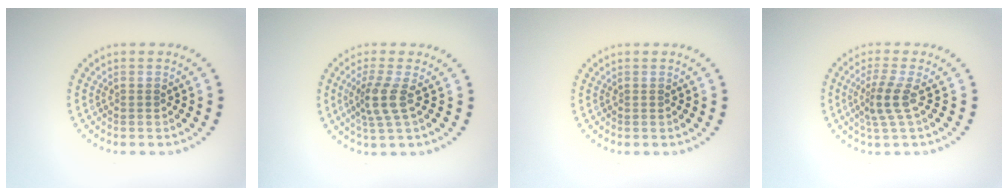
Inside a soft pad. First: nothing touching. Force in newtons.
{"total": 2.8, "press": 2.1, "slide": 1.8}
{"total": 0.0}
{"total": 2.7, "press": 1.9, "slide": 1.9}